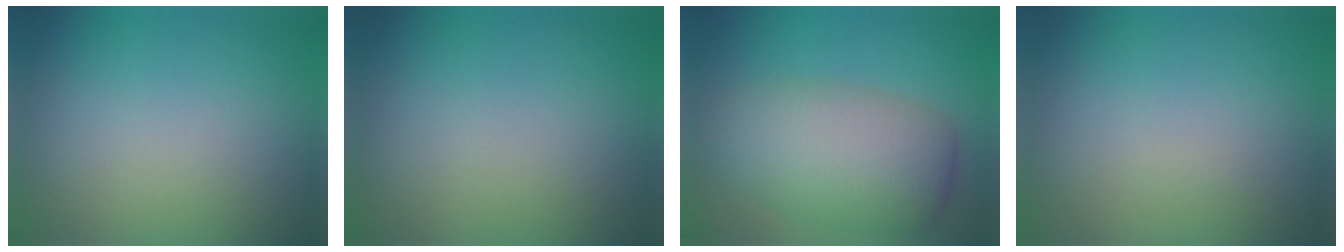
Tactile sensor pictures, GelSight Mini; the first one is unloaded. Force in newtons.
{"total": 0.0}
{"total": 7.0, "press": 6.9, "slide": 0.4}
{"total": 0.0}